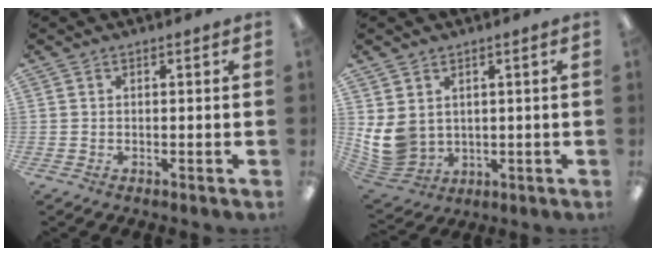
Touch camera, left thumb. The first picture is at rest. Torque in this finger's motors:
{"motor_torque": [-0.08, 0.71, 0.50, -0.52, 0.07]}